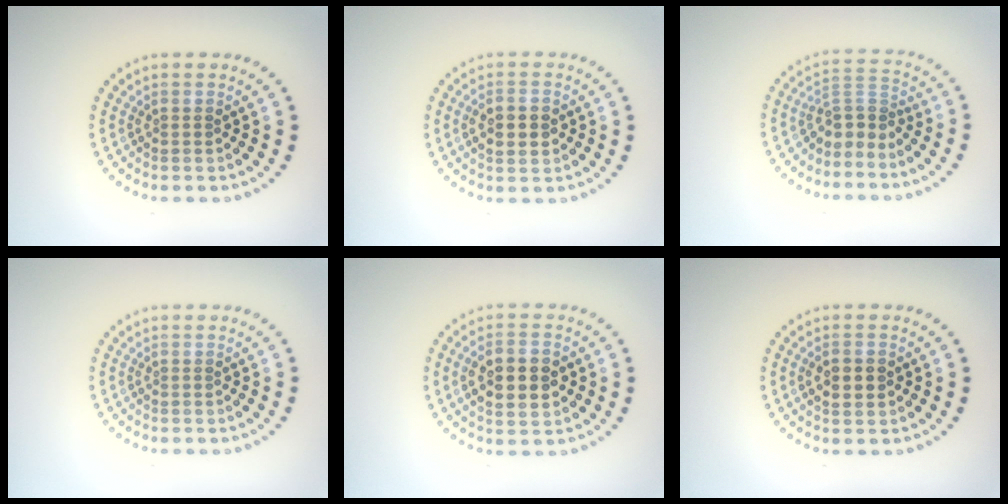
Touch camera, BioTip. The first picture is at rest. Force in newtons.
{"total": 2.9, "press": 2.9, "slide": 0.1}
{"total": 2.9, "press": 2.1, "slide": 2.0}
{"total": 0.0}
{"total": 5.0, "press": 5.0, "slide": 0.2}
{"total": 2.2, "press": 2.2, "slide": 0.1}